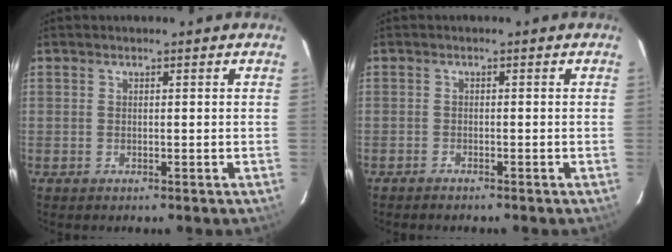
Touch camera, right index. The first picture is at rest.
{"total": 1.2, "force": [-1.2, -0.1, 0.2], "torque": [-0.016, 0.000, -0.023]}